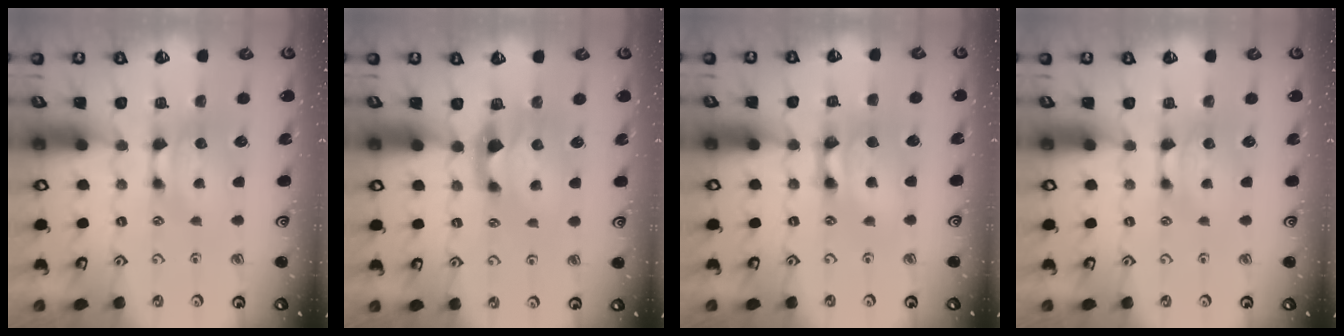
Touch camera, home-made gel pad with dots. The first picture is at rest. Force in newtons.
{"total": 2.0, "press": 1.6, "slide": 1.2}
{"total": 4.2, "press": 4.2, "slide": 0.3}
{"total": 0.0}